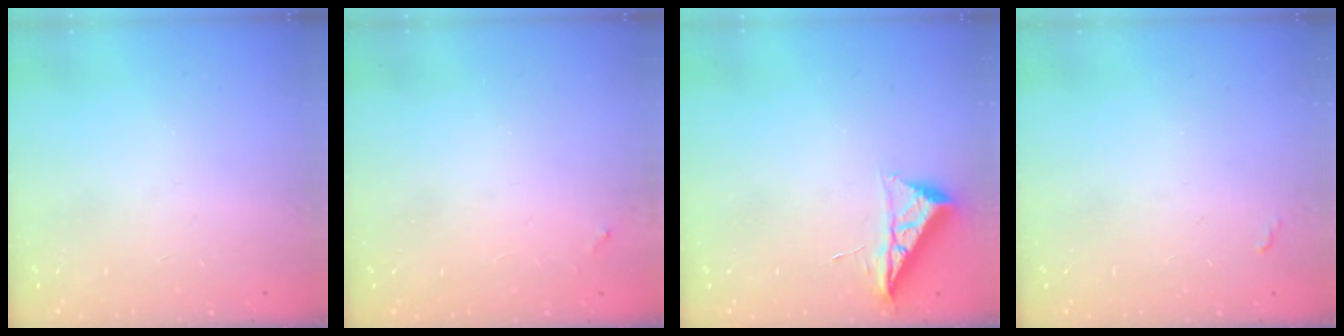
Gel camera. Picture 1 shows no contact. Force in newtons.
{"total": 3.7, "press": 3.7, "slide": 0.2}
{"total": 6.8, "press": 6.7, "slide": 0.7}
{"total": 2.8, "press": 2.8, "slide": 0.4}